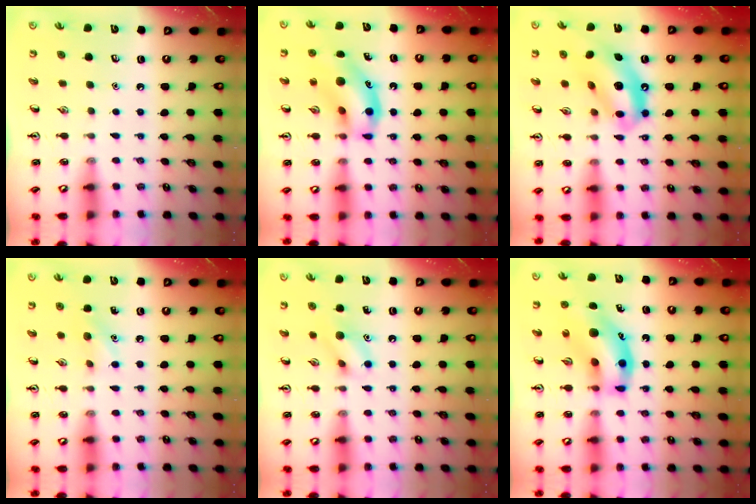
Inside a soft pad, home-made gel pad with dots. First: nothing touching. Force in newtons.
{"total": 14.9, "press": 14.5, "slide": 3.2}
{"total": 13.0, "press": 12.5, "slide": 3.8}
{"total": 7.5, "press": 7.3, "slide": 1.8}
{"total": 9.6, "press": 9.6, "slide": 0.7}
{"total": 14.8, "press": 14.3, "slide": 3.9}